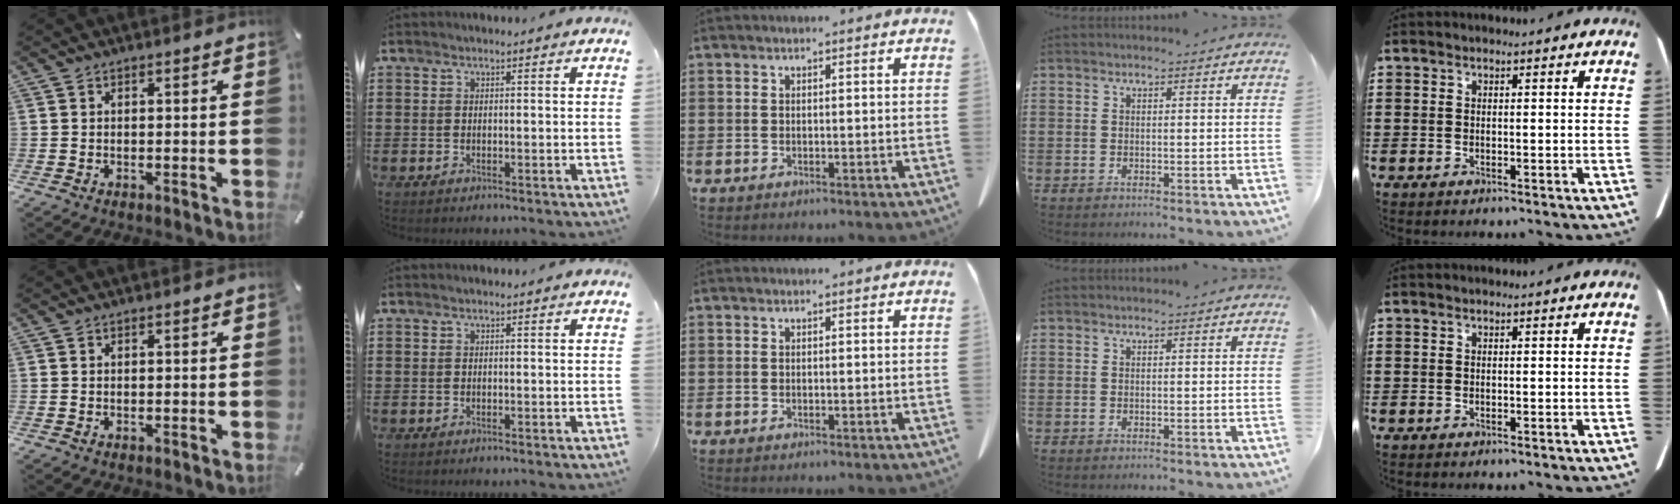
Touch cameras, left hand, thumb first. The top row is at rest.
{}